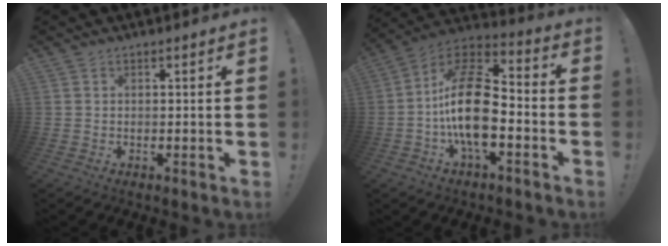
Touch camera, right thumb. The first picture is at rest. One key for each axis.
{"total": 19.9, "fx": -3.7, "fy": 10.1, "fz": 16.7, "tx": -0.319, "ty": 0.030, "tz": -0.058}